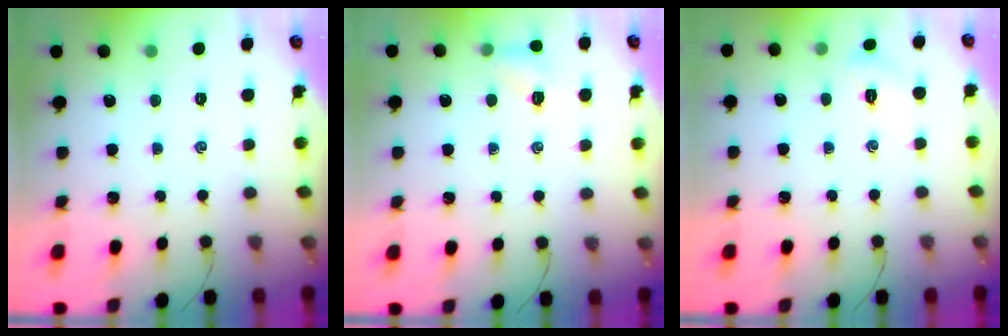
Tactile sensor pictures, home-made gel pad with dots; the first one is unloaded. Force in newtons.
{"total": 5.8, "press": 5.7, "slide": 1.3}
{"total": 6.0, "press": 5.8, "slide": 1.6}